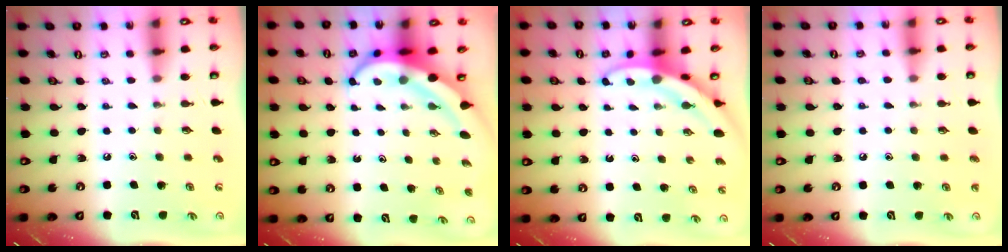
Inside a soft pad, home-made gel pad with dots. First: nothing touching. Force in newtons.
{"total": 7.6, "press": 7.5, "slide": 1.4}
{"total": 3.1, "press": 3.1, "slide": 0.3}
{"total": 2.9, "press": 2.9, "slide": 0.4}